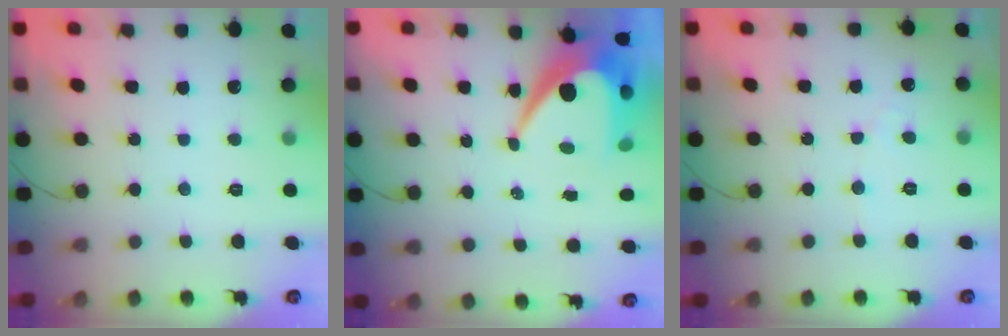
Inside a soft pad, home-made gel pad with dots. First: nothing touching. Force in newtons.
{"total": 12.8, "press": 12.8, "slide": 1.0}
{"total": 2.4, "press": 2.4, "slide": 0.2}